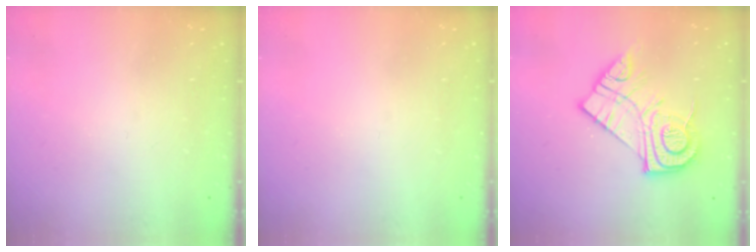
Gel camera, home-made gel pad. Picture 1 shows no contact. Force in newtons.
{"total": 0.0}
{"total": 16.1, "press": 16.1, "slide": 1.5}